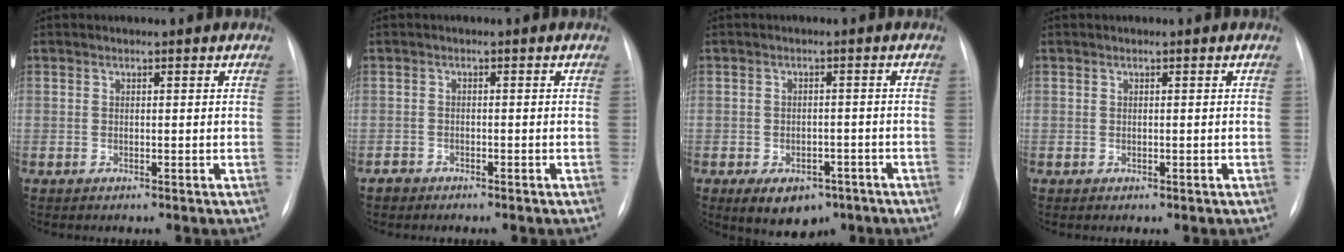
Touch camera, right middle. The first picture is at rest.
{"total": 1.4, "force": [-1.0, 0.9, -0.1], "torque": [0.000, 0.003, -0.018]}
{"total": 7.8, "force": [-4.7, 4.8, 4.1], "torque": [-0.058, 0.007, -0.058]}
{"total": 0.0}